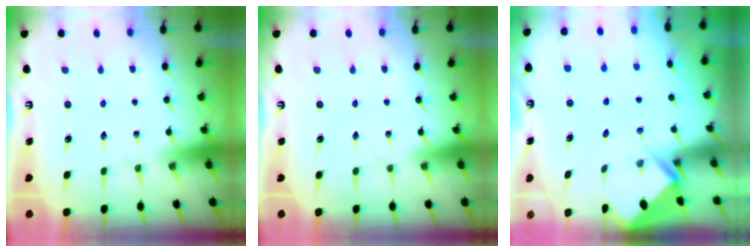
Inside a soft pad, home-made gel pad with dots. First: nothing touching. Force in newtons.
{"total": 0.0}
{"total": 2.7, "press": 2.7, "slide": 0.2}